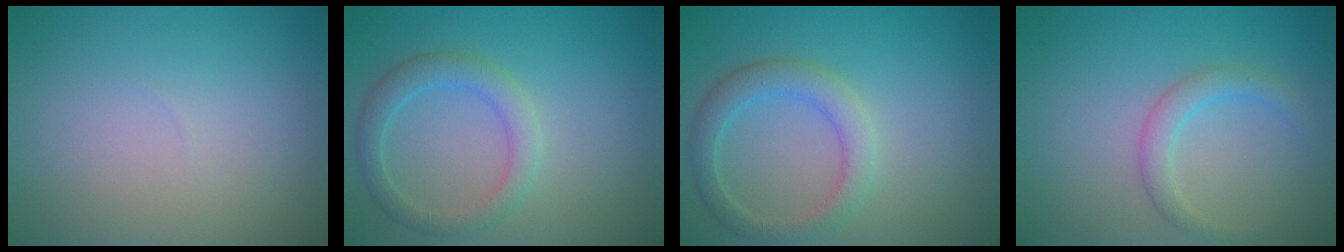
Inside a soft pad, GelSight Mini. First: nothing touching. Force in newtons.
{"total": 2.9, "press": 2.9, "slide": 0.1}
{"total": 3.2, "press": 3.2, "slide": 0.2}
{"total": 2.1, "press": 2.1, "slide": 0.0}